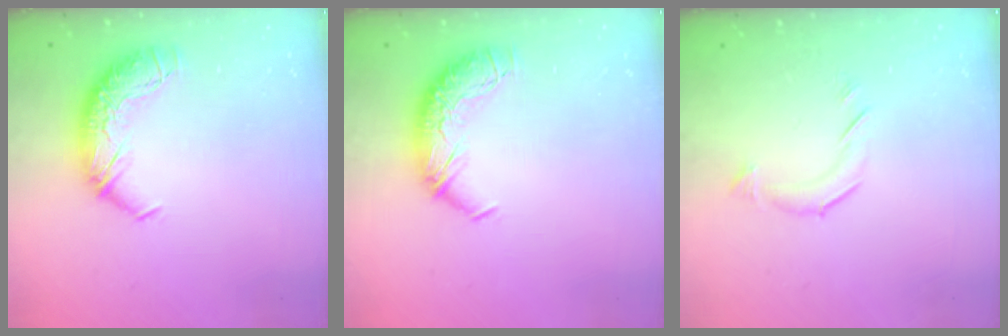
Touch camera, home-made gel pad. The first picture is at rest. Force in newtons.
{"total": 0.0}
{"total": 5.3, "press": 5.3, "slide": 0.6}